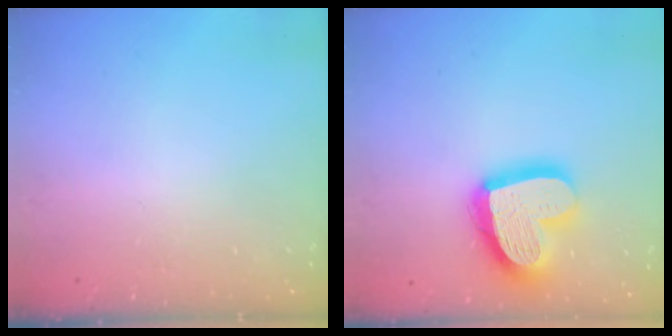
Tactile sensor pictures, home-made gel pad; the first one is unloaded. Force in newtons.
{"total": 21.6, "press": 21.5, "slide": 1.9}